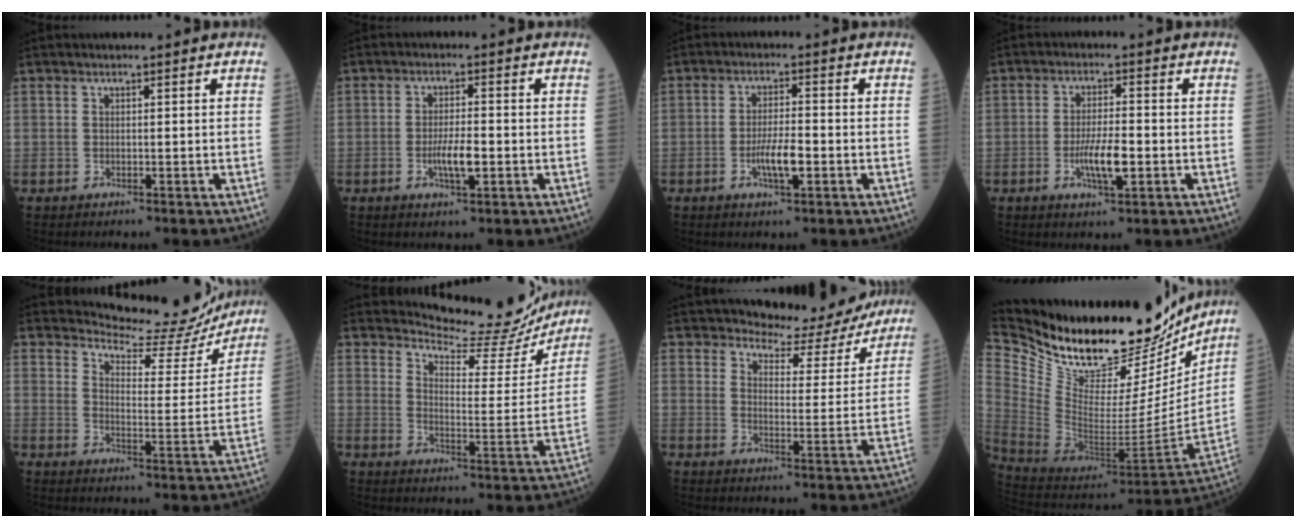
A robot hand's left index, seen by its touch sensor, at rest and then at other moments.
{"total": 4.3, "force": [-1.2, 0.9, 4.1], "torque": [-0.080, -0.002, -0.021]}
{"total": 4.8, "force": [-1.7, 1.0, 4.4], "torque": [-0.086, 0.000, -0.030]}
{"total": 5.7, "force": [-1.6, 1.2, 5.3], "torque": [-0.104, -0.004, -0.028]}
{"total": 14.4, "force": [14.0, 2.7, 1.6], "torque": [-0.018, -0.041, 0.168]}
{"total": 15.1, "force": [14.8, 2.3, 1.9], "torque": [-0.026, -0.053, 0.182]}
{"total": 11.8, "force": [11.3, 3.0, 2.1], "torque": [-0.021, -0.026, 0.138]}
{"total": 34.0, "force": [28.4, 10.2, 15.7], "torque": [-0.296, -0.047, 0.439]}